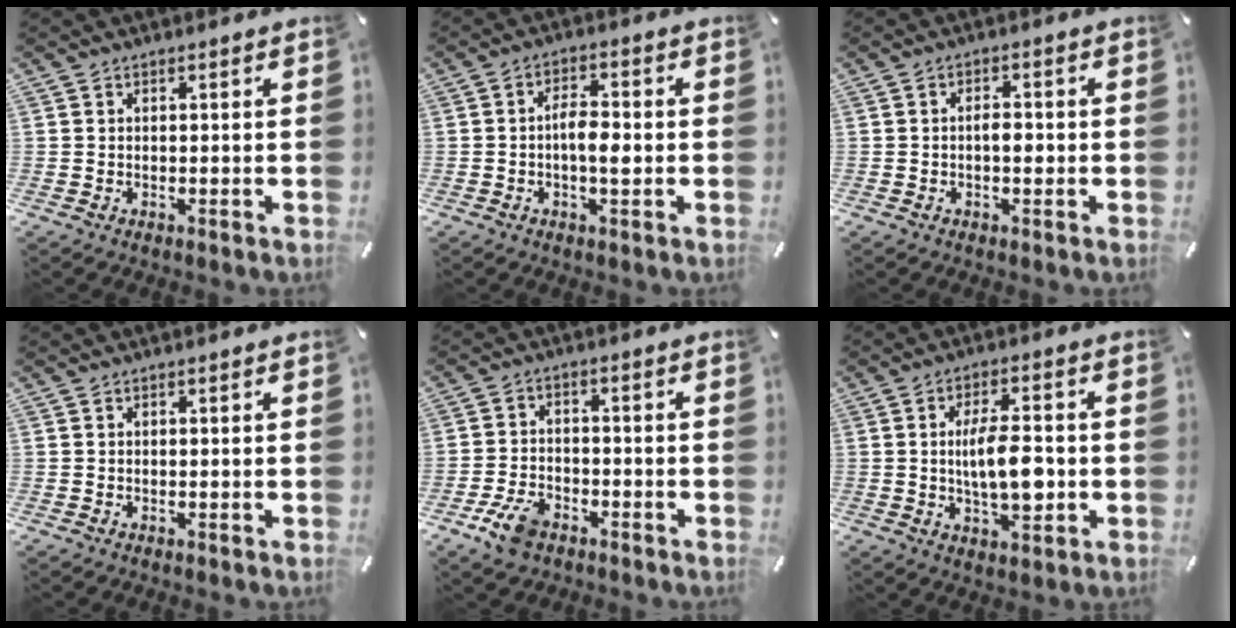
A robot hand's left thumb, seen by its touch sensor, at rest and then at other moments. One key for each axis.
{"total": 5.4, "fx": -0.9, "fy": 2.3, "fz": 4.8, "tx": -0.084, "ty": 0.011, "tz": -0.016}
{"total": 2.9, "fx": -0.5, "fy": 1.4, "fz": 2.5, "tx": -0.047, "ty": 0.007, "tz": -0.011}
{"total": 0.0}
{"total": 7.2, "fx": -4.3, "fy": 4.0, "fz": 4.1, "tx": -0.093, "ty": 0.016, "tz": -0.081}
{"total": 10.5, "fx": -0.7, "fy": 4.6, "fz": 9.4, "tx": -0.163, "ty": -0.006, "tz": -0.018}